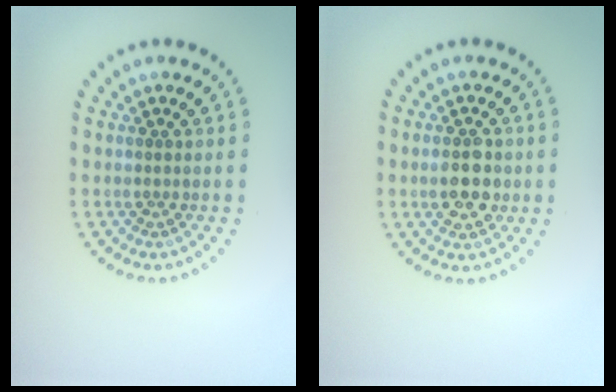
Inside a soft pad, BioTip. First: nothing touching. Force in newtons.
{"total": 3.5, "press": 3.5, "slide": 0.2}